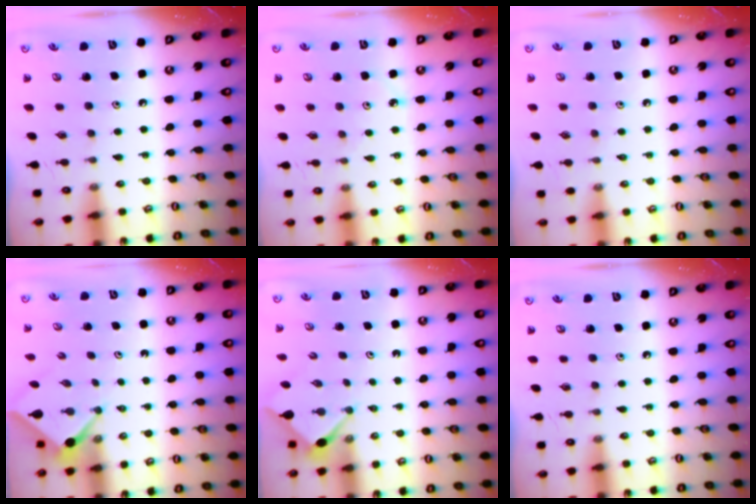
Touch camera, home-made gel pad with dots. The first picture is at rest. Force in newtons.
{"total": 2.2, "press": 2.2, "slide": 0.3}
{"total": 1.9, "press": 1.8, "slide": 0.3}
{"total": 2.4, "press": 2.4, "slide": 0.3}
{"total": 2.8, "press": 2.8, "slide": 0.3}
{"total": 0.0}